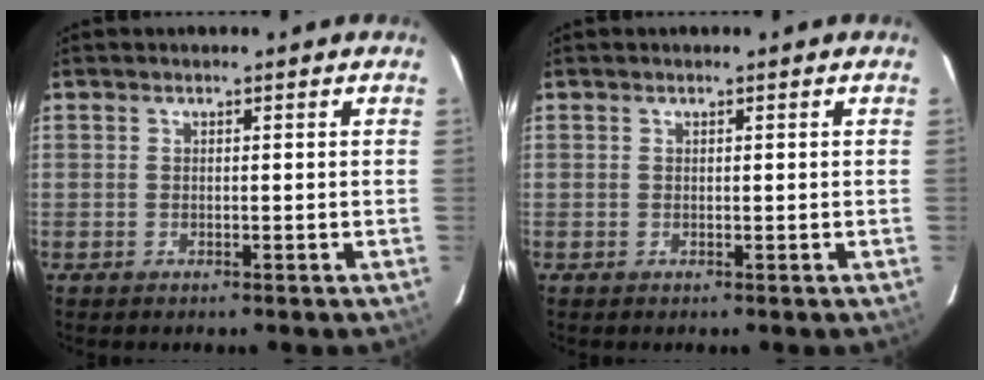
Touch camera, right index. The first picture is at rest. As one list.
[{"total": 0.0}]